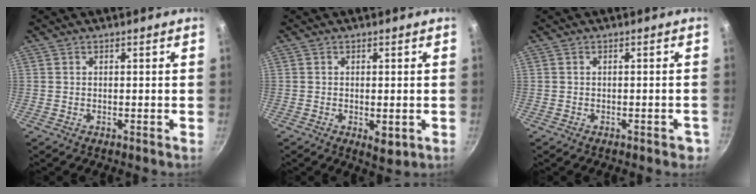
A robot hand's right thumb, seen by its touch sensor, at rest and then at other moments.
{"total": 3.5, "force": [-0.8, 1.6, 3.1], "torque": [-0.046, -0.011, -0.007]}
{"total": 2.5, "force": [-1.3, 1.2, 1.9], "torque": [-0.009, 0.015, -0.006]}